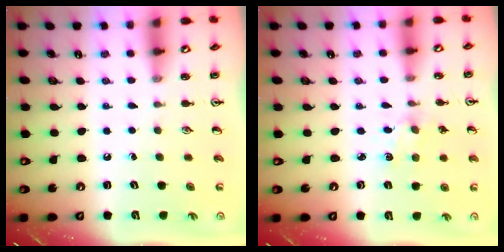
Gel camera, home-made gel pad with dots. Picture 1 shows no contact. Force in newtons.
{"total": 1.9, "press": 1.9, "slide": 0.3}